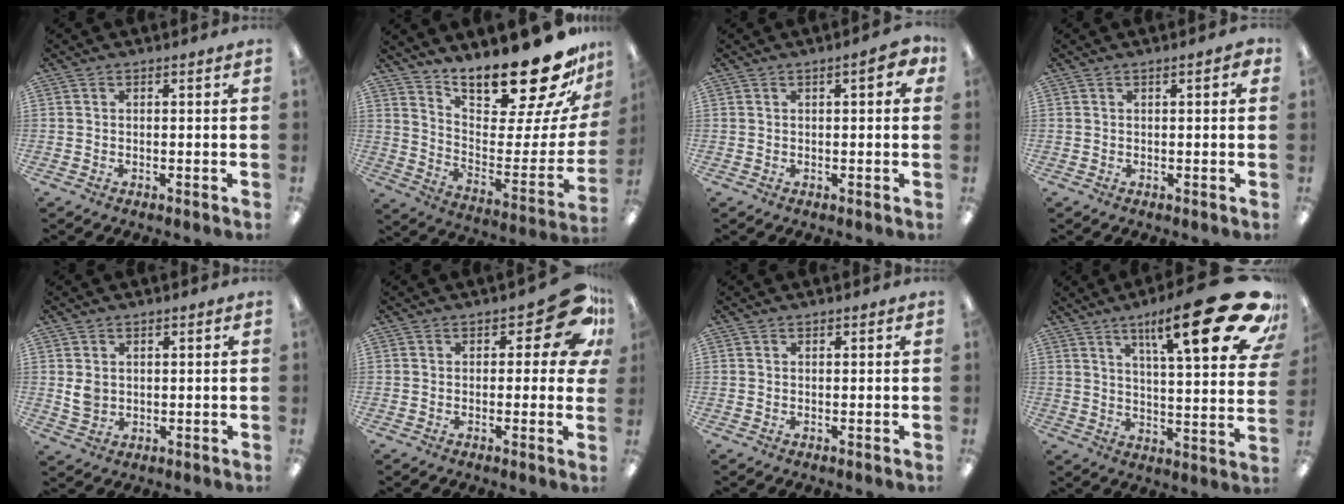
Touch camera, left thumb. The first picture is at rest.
{"total": 24.5, "force": [20.6, 5.7, 12.0], "torque": [-0.154, -0.166, 0.331]}
{"total": 4.9, "force": [1.8, 1.7, 4.3], "torque": [-0.058, 0.000, 0.025]}
{"total": 2.0, "force": [0.7, 0.6, 1.7], "torque": [-0.028, 0.000, 0.009]}
{"total": 3.9, "force": [1.2, 3.2, 1.9], "torque": [-0.030, 0.001, 0.023]}
{"total": 11.0, "force": [5.0, 4.8, 8.6], "torque": [-0.099, -0.021, 0.083]}
{"total": 0.6, "force": [0.5, 0.3, 0.2], "torque": [-0.003, 0.002, 0.009]}
{"total": 25.6, "force": [13.6, 6.6, 20.7], "torque": [-0.283, -0.086, 0.208]}